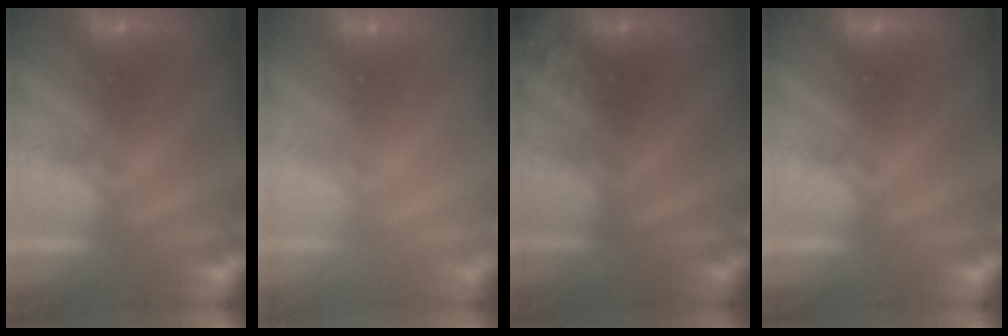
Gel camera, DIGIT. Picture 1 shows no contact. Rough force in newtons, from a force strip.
{"total": 2.2}
{"total": 2.3}
{"total": 0.0}